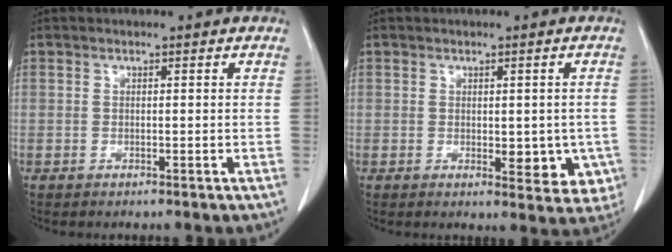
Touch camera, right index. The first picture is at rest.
{"total": 6.5, "force": [-1.2, 3.6, 5.3], "torque": [-0.037, -0.006, -0.008]}